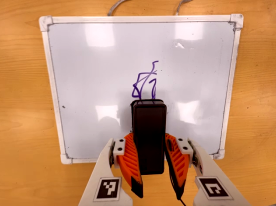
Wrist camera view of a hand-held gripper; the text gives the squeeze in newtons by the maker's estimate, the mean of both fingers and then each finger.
{"total": 11.2, "left": 9.8, "right": 12.5}